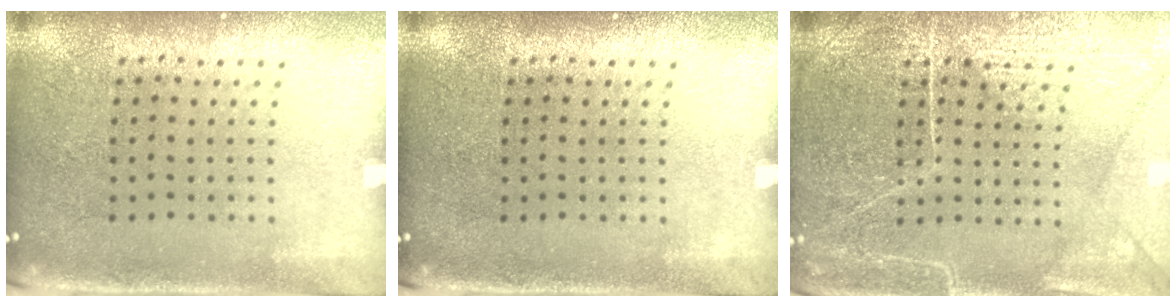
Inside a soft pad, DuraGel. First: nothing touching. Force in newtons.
{"total": 0.0}
{"total": 5.7, "press": 5.6, "slide": 0.7}